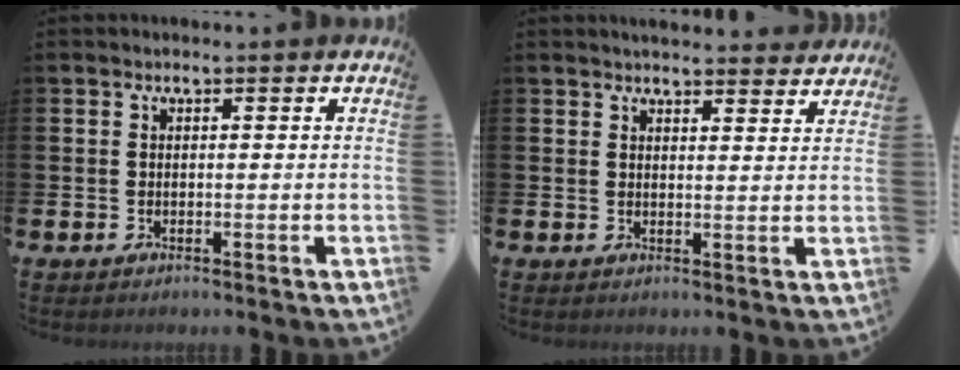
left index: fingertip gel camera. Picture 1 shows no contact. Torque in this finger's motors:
{"motor_torque": [0.79, -0.81, 0.39, 0.08]}